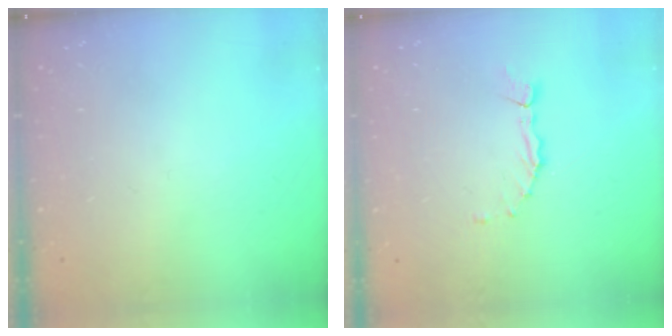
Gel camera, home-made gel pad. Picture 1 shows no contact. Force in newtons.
{"total": 1.7, "press": 1.7, "slide": 0.2}